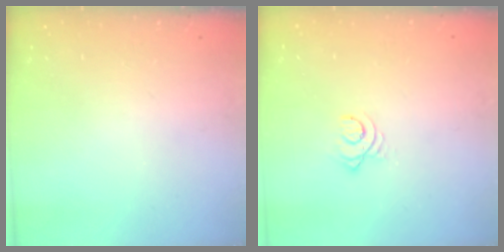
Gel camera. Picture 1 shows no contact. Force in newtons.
{"total": 2.2, "press": 2.2, "slide": 0.3}